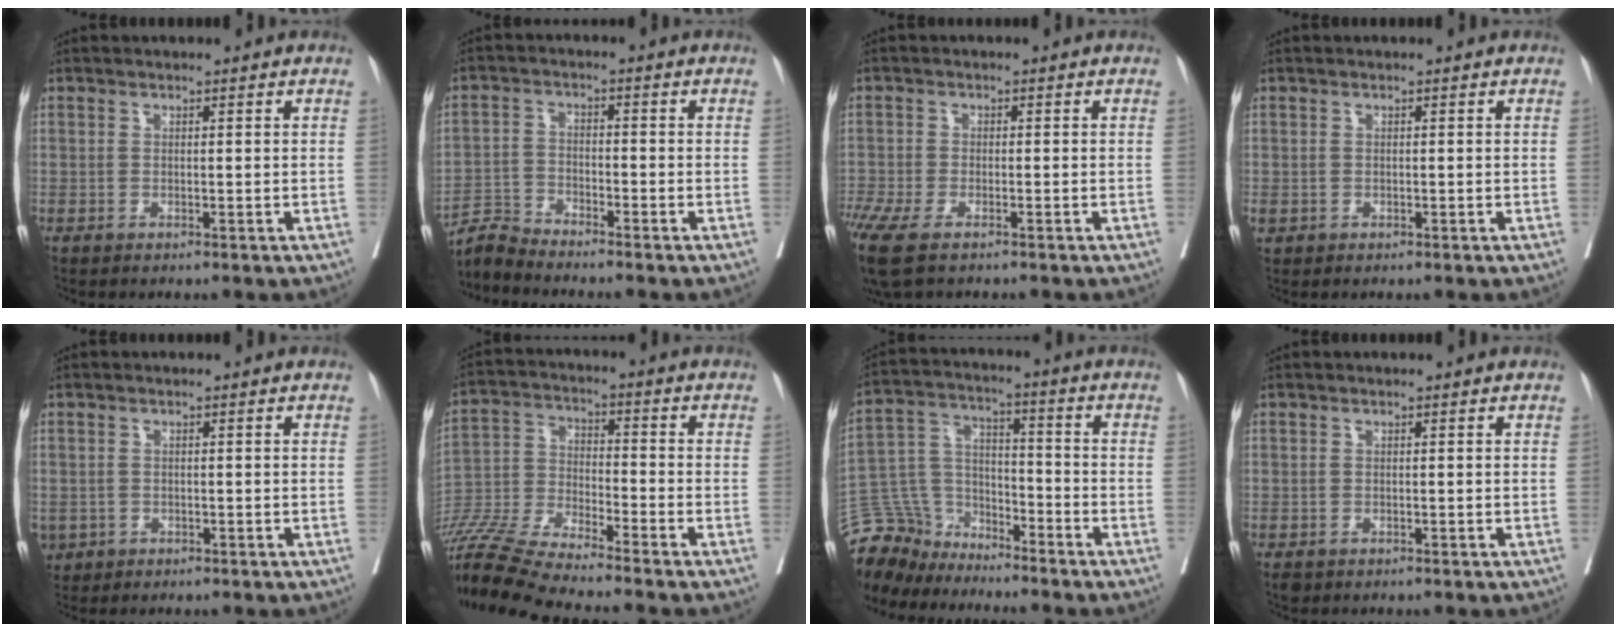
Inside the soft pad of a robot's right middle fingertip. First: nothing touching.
{"total": 4.2, "force": [-4.1, -0.7, -0.7], "torque": [0.012, -0.011, -0.082]}
{"total": 9.6, "force": [-6.9, 2.8, 6.1], "torque": [-0.144, -0.017, -0.120]}
{"total": 0.9, "force": [-0.1, 0.8, 0.3], "torque": [-0.006, 0.003, 0.002]}
{"total": 2.8, "force": [-1.3, 2.4, 0.6], "torque": [-0.009, 0.002, -0.020]}
{"total": 15.3, "force": [-13.9, -1.0, 6.3], "torque": [-0.122, -0.013, -0.260]}
{"total": 10.8, "force": [-10.0, 4.2, -0.1], "torque": [-0.006, 0.038, -0.195]}
{"total": 1.2, "force": [-0.9, 0.8, 0.4], "torque": [-0.010, -0.001, -0.010]}